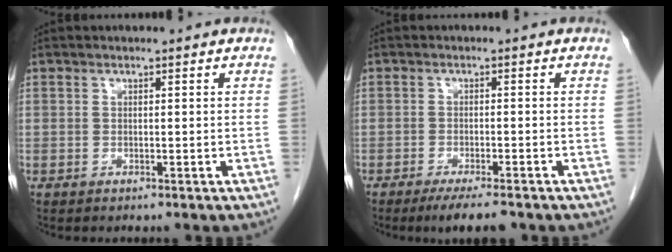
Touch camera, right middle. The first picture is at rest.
{"total": 5.5, "force": [-4.2, 0.7, 3.4], "torque": [-0.048, -0.010, -0.064]}